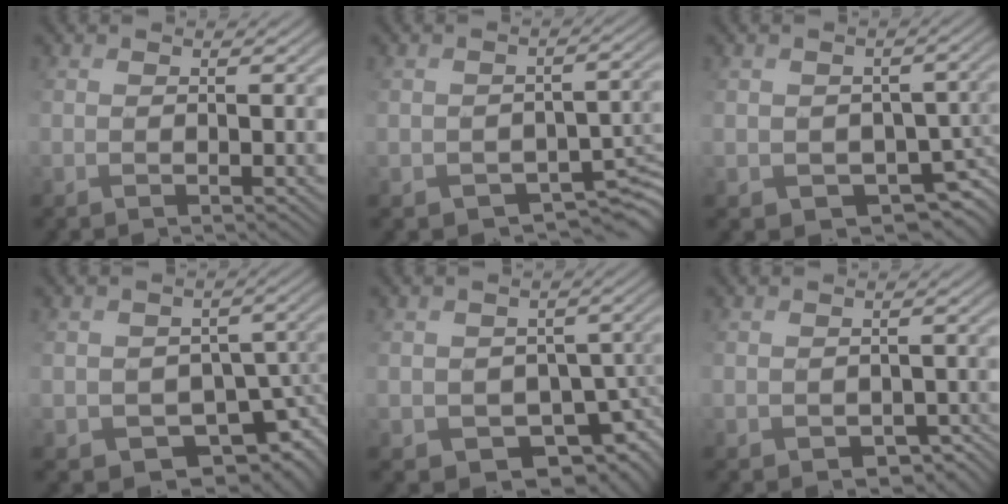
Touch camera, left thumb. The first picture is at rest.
{"total": 6.4, "force": [-3.3, 4.4, 3.2], "torque": [-0.040, -0.025, -0.038]}
{"total": 5.7, "force": [-1.1, 4.8, 2.9], "torque": [-0.052, -0.027, -0.015]}
{"total": 9.2, "force": [-3.8, 7.0, 4.7], "torque": [-0.067, -0.022, -0.043]}
{"total": 8.1, "force": [-3.1, 6.3, 4.1], "torque": [-0.061, -0.018, -0.038]}
{"total": 5.1, "force": [-3.2, 3.7, 1.5], "torque": [-0.013, -0.014, -0.033]}